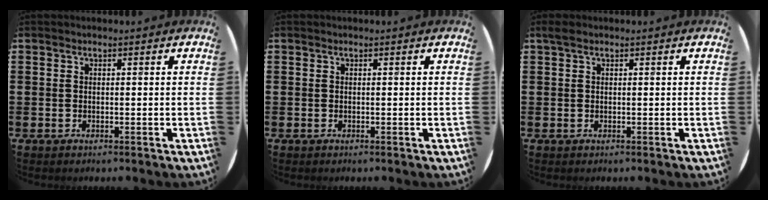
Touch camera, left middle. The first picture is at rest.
{"total": 0.0}
{"total": 0.7, "force": [0.4, 0.3, 0.4], "torque": [-0.008, 0.004, 0.007]}